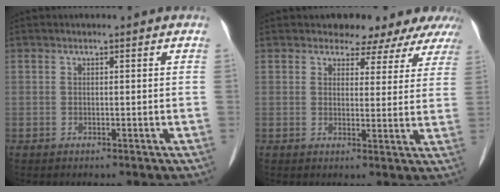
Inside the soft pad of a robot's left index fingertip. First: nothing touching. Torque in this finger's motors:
{"motor_torque": [1.12, -1.01, 0.19, 0.01]}